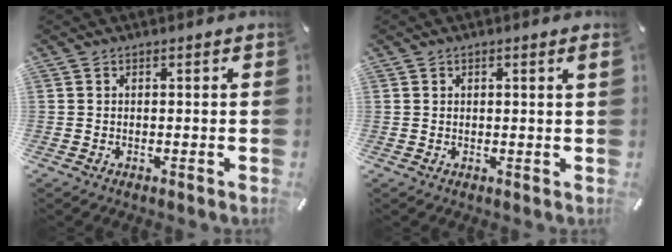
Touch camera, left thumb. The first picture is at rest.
{"total": 1.0, "force": [0.5, 0.0, 0.8], "torque": [-0.017, 0.001, 0.007]}